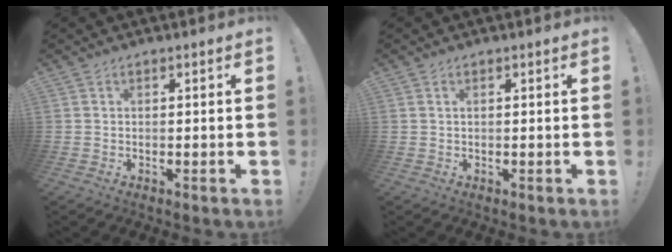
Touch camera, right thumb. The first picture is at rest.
{"total": 0.6, "force": [0.3, 0.1, 0.5], "torque": [-0.012, 0.002, 0.005]}